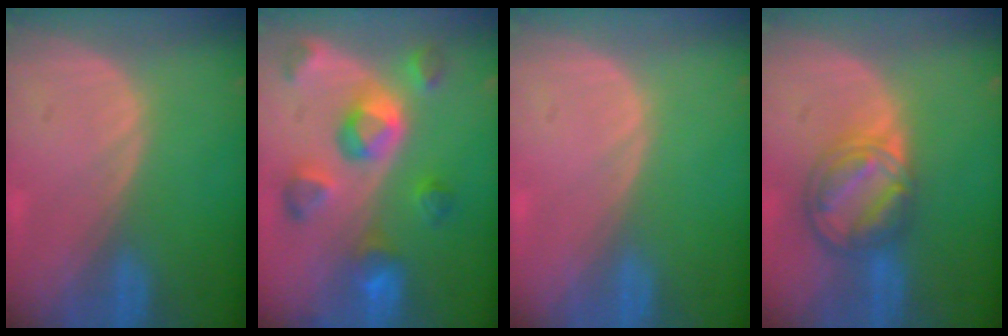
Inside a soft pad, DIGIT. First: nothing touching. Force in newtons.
{"total": 9.7, "press": 8.7, "slide": 4.3}
{"total": 0.0}
{"total": 8.4, "press": 7.1, "slide": 4.5}